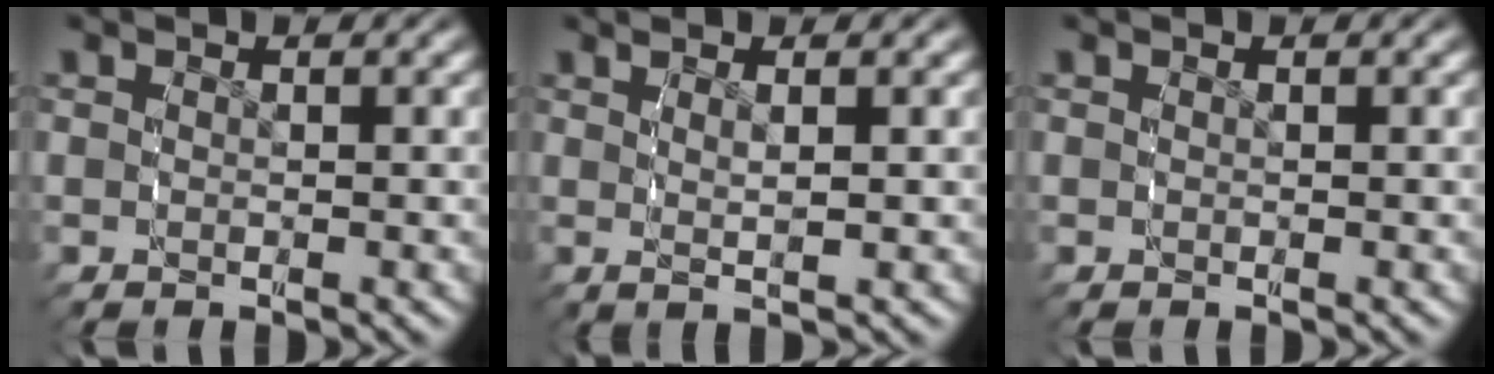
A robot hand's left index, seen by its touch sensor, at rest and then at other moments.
{"total": 2.6, "force": [1.2, 0.0, 2.3], "torque": [-0.026, 0.003, 0.023]}
{"total": 0.0}